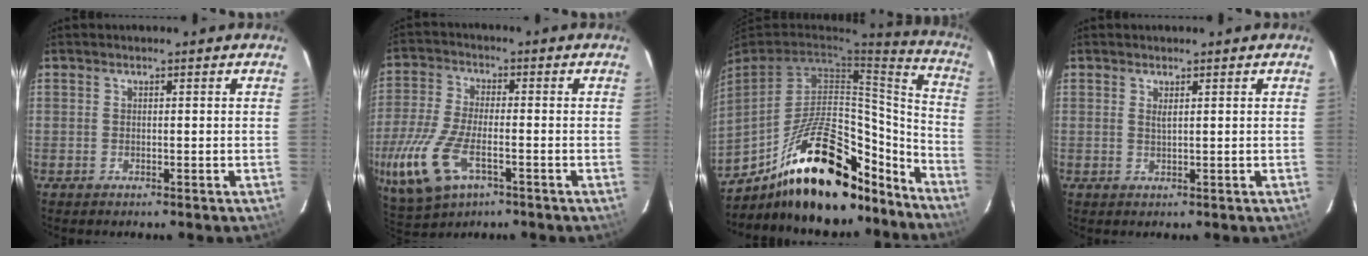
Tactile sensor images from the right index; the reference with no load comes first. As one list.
[{"total": 17.3, "force": [-7.1, 8.6, 13.2], "torque": [-0.313, -0.035, -0.131]}, {"total": 27.0, "force": [-19.2, 11.0, 15.4], "torque": [-0.242, 0.037, -0.266]}, {"total": 1.0, "force": [0.6, 0.0, 0.8], "torque": [-0.015, 0.000, 0.011]}]